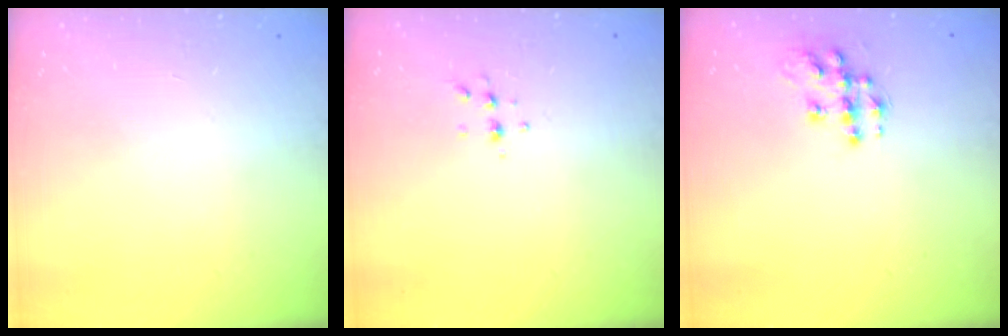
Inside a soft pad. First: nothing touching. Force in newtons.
{"total": 3.9, "press": 3.8, "slide": 1.2}
{"total": 11.4, "press": 11.4, "slide": 0.8}